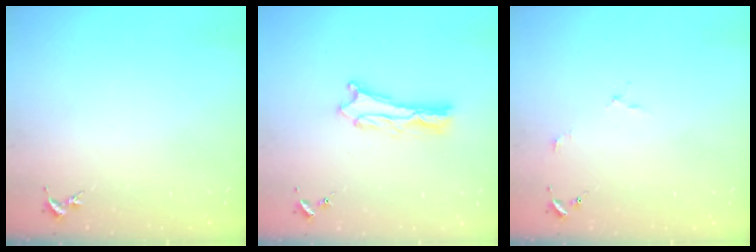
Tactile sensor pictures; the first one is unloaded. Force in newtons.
{"total": 1.8, "press": 1.8, "slide": 0.2}
{"total": 2.0, "press": 2.0, "slide": 0.1}